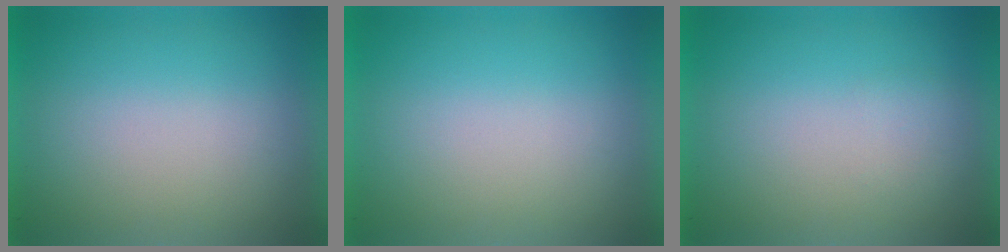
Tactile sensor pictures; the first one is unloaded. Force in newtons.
{"total": 0.0}
{"total": 1.1}